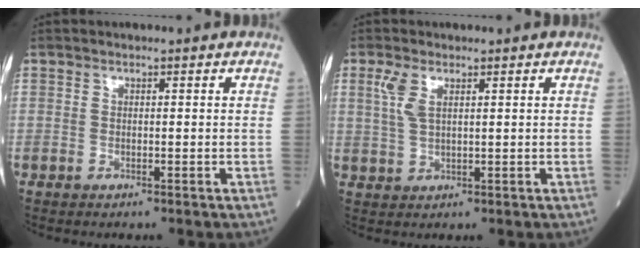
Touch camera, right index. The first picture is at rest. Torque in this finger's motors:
{"motor_torque": [0.53, 0.36, 0.32, 0.08]}